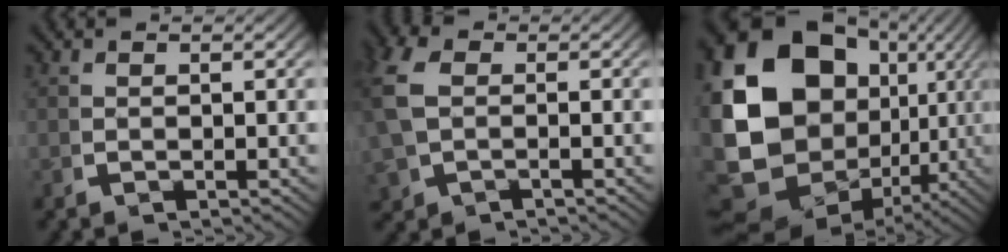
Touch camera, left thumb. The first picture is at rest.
{"total": 3.9, "force": [0.2, 2.6, 2.8], "torque": [-0.084, -0.002, 0.014]}
{"total": 20.5, "force": [0.6, 14.9, 14.1], "torque": [-0.320, -0.060, 0.039]}